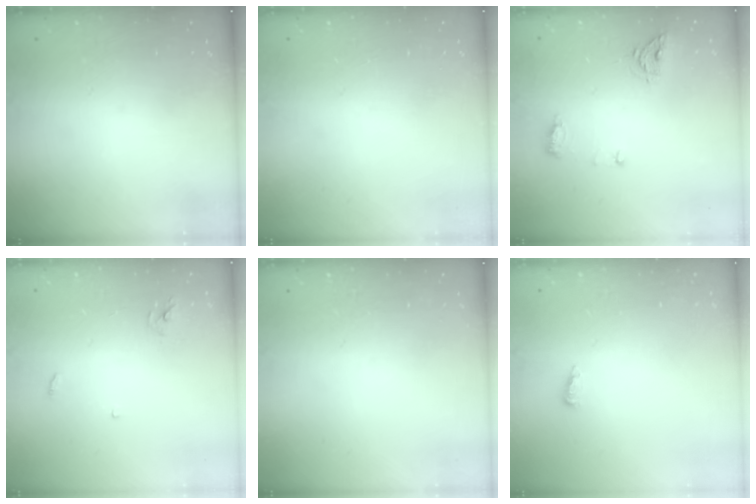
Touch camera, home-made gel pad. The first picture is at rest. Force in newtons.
{"total": 0.0}
{"total": 6.9, "press": 6.7, "slide": 1.7}
{"total": 3.0, "press": 3.0, "slide": 0.2}
{"total": 0.0}
{"total": 4.3, "press": 4.2, "slide": 0.9}